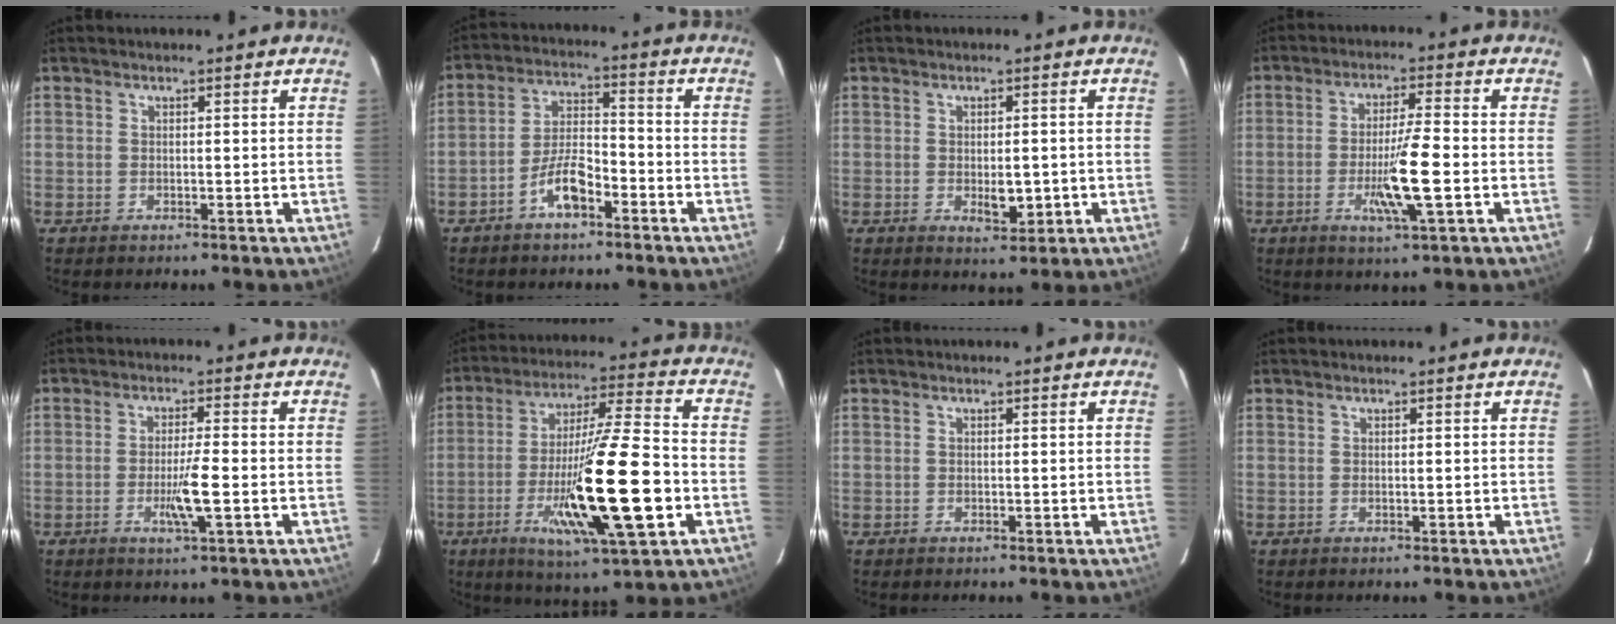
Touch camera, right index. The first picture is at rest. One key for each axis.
{"total": 7.5, "fx": -4.1, "fy": 2.8, "fz": 5.6, "tx": -0.118, "ty": 0.016, "tz": -0.076}
{"total": 4.3, "fx": -0.9, "fy": 2.0, "fz": 3.7, "tx": -0.059, "ty": -0.004, "tz": -0.004}
{"total": 9.1, "fx": -2.4, "fy": 0.4, "fz": 8.7, "tx": -0.158, "ty": -0.008, "tz": -0.043}
{"total": 5.6, "fx": -1.6, "fy": 0.3, "fz": 5.3, "tx": -0.098, "ty": -0.006, "tz": -0.026}
{"total": 20.5, "fx": -5.4, "fy": 1.8, "fz": 19.7, "tx": -0.355, "ty": -0.018, "tz": -0.086}
{"total": 0.0}
{"total": 0.0}